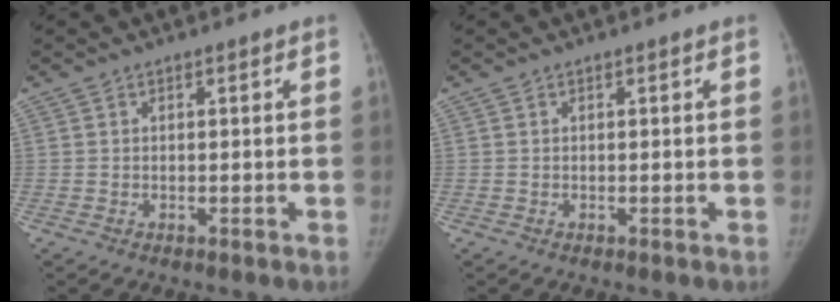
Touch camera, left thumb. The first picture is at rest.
{"total": 0.0}